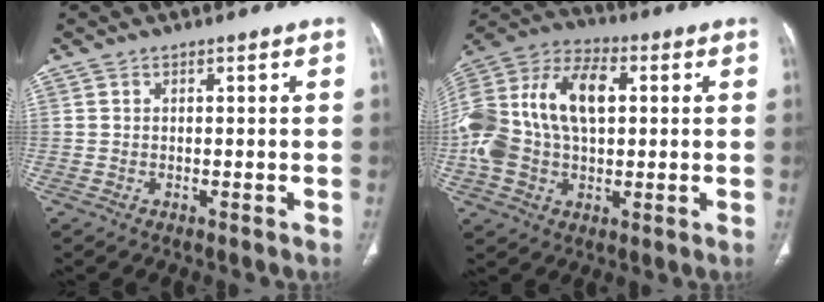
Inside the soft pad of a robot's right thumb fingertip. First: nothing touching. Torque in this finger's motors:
{"motor_torque": [2.11, 2.03, 1.60, -0.05, 0.25]}